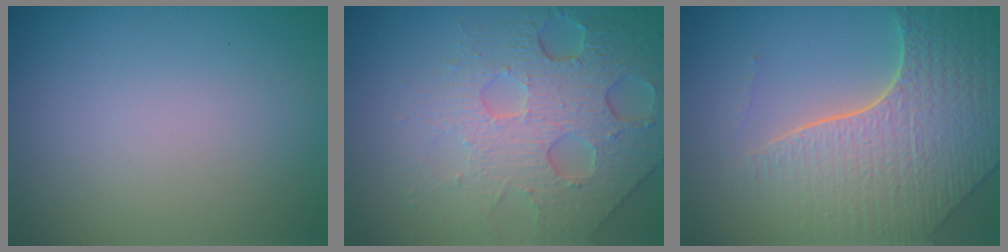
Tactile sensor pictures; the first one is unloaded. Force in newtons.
{"total": 7.9, "press": 5.3, "slide": 5.8}
{"total": 8.1, "press": 5.7, "slide": 5.7}